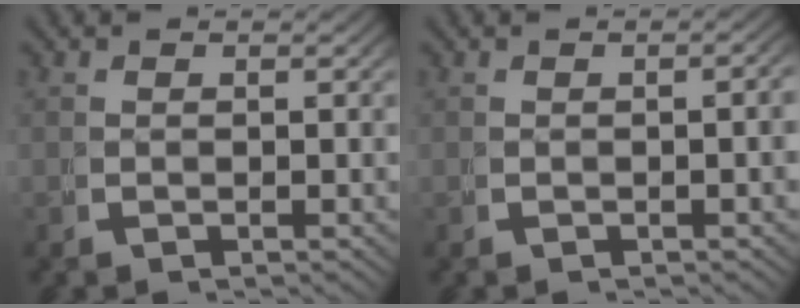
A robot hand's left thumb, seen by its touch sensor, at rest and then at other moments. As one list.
[{"total": 1.4, "force": [-0.4, 0.3, 1.3], "torque": [-0.019, 0.004, -0.005]}]